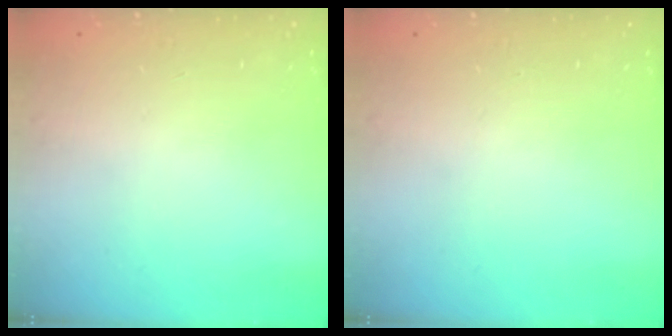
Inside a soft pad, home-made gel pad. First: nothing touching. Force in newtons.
{"total": 0.0}